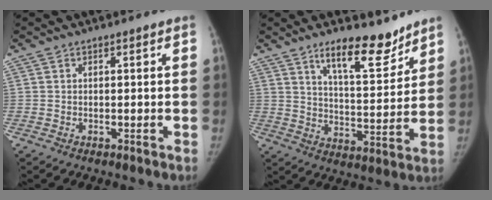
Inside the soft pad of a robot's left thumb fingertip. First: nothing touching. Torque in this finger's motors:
{"motor_torque": [0.80, -0.61, 1.07, -1.12, 0.33]}